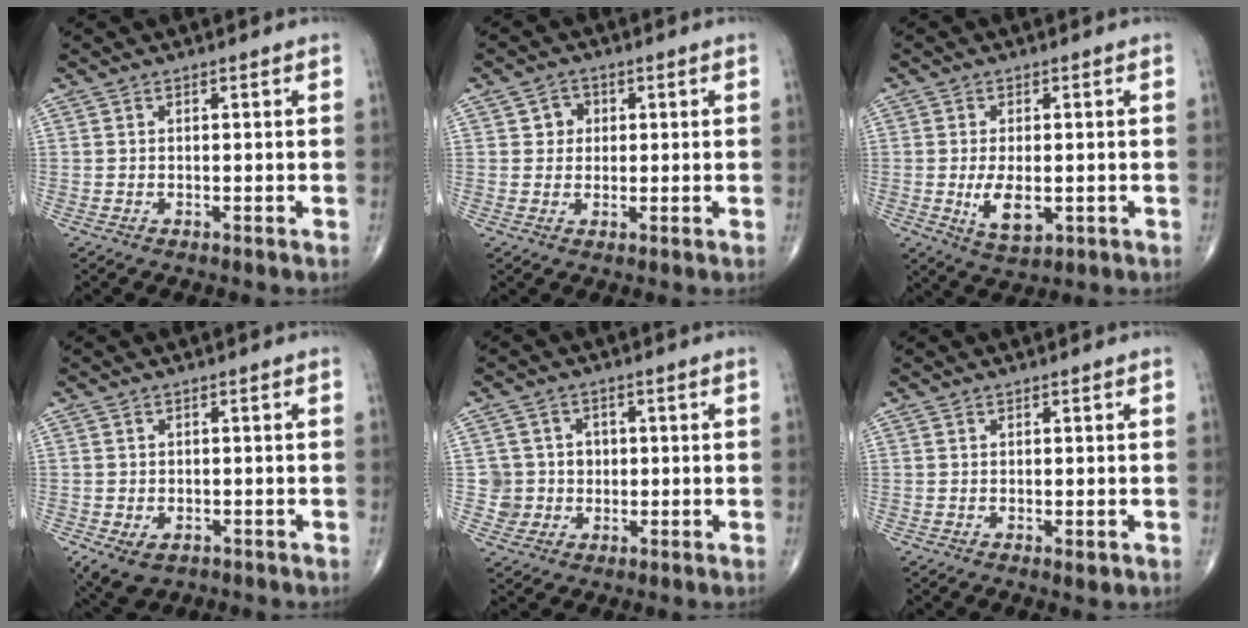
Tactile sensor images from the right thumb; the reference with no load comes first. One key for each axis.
{"total": 3.3, "fx": 0.7, "fy": 3.1, "fz": 1.1, "tx": 0.004, "ty": 0.002, "tz": 0.006}
{"total": 6.2, "fx": -1.1, "fy": 3.1, "fz": 5.2, "tx": -0.090, "ty": -0.011, "tz": -0.011}
{"total": 6.1, "fx": -2.8, "fy": 4.2, "fz": 3.5, "tx": -0.061, "ty": 0.004, "tz": -0.035}
{"total": 5.2, "fx": -0.1, "fy": 5.2, "fz": 0.0, "tx": 0.041, "ty": 0.013, "tz": -0.005}
{"total": 1.2, "fx": -0.4, "fy": 0.6, "fz": 1.0, "tx": -0.011, "ty": -0.004, "tz": -0.003}